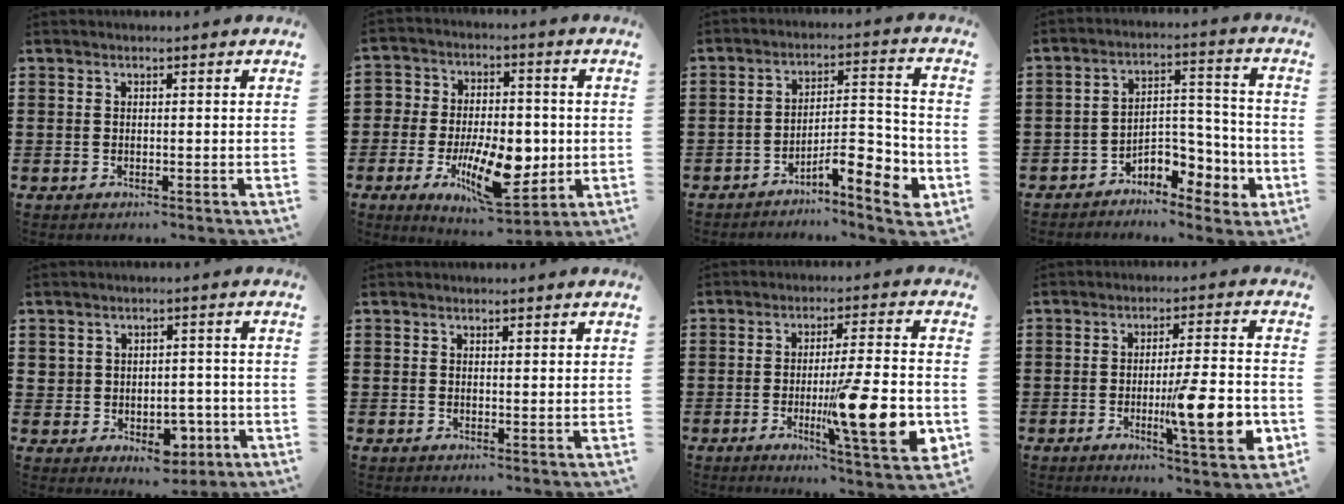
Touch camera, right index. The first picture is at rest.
{"total": 11.7, "force": [-3.3, 6.8, 8.9], "torque": [-0.160, 0.008, -0.055]}
{"total": 8.8, "force": [-5.3, 2.1, 6.7], "torque": [-0.091, -0.001, -0.096]}
{"total": 5.9, "force": [-3.5, 3.7, 3.0], "torque": [-0.047, 0.013, -0.068]}
{"total": 4.1, "force": [-0.7, 3.4, 2.1], "torque": [-0.041, 0.006, -0.016]}
{"total": 0.7, "force": [0.6, 0.3, 0.3], "torque": [-0.006, 0.001, 0.011]}
{"total": 14.3, "force": [-3.4, 2.3, 13.7], "torque": [-0.216, -0.015, -0.058]}
{"total": 12.1, "force": [-2.9, 2.0, 11.5], "torque": [-0.167, -0.011, -0.051]}